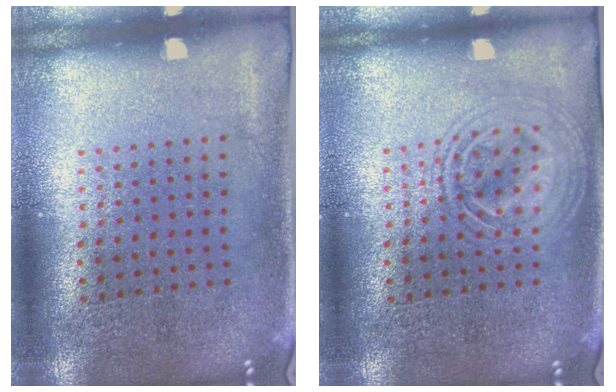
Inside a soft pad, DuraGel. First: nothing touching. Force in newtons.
{"total": 2.8, "press": 2.7, "slide": 0.4}